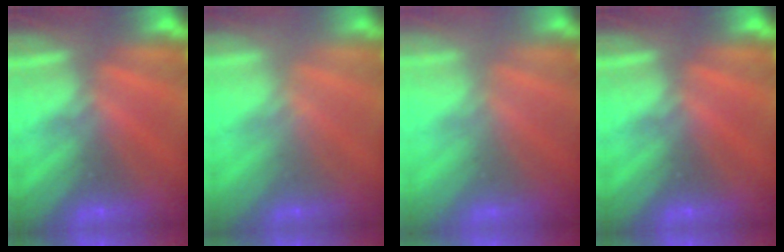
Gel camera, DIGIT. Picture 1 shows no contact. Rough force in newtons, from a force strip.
{"total": 2.3}
{"total": 2.9}
{"total": 0.0}